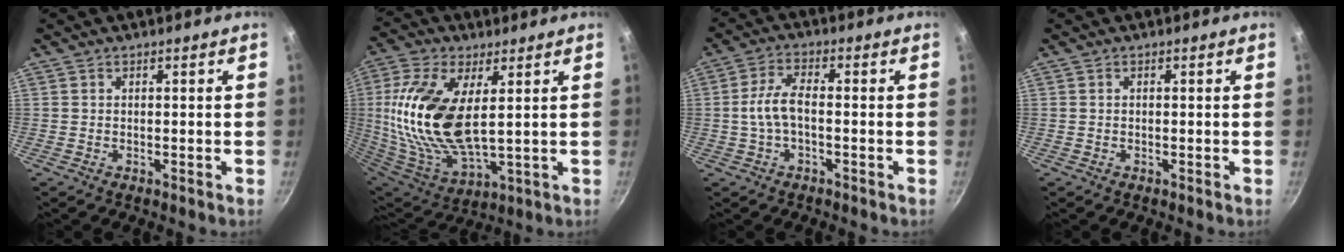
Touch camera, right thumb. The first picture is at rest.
{"total": 20.4, "force": [3.5, 9.7, 17.6], "torque": [-0.364, -0.020, 0.072]}
{"total": 5.8, "force": [-1.0, 2.6, 5.1], "torque": [-0.109, 0.024, -0.024]}
{"total": 0.0}